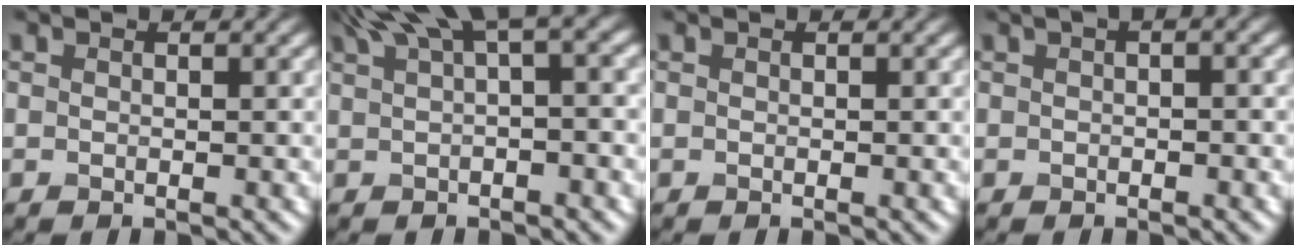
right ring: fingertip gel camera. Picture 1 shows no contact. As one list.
[{"total": 6.1, "force": [3.3, 1.5, 4.9], "torque": [-0.068, 0.025, 0.057]}, {"total": 0.0}, {"total": 1.8, "force": [0.6, 0.6, 1.6], "torque": [-0.023, 0.004, 0.003]}]